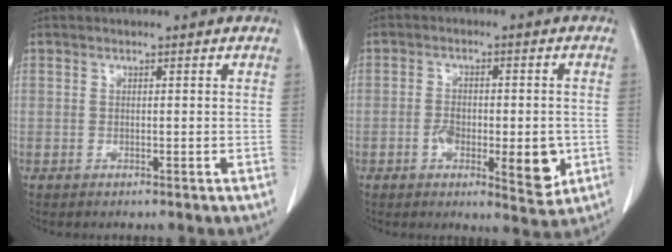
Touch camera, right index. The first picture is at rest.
{"total": 9.3, "force": [-2.4, 3.7, 8.2], "torque": [-0.108, -0.007, -0.029]}